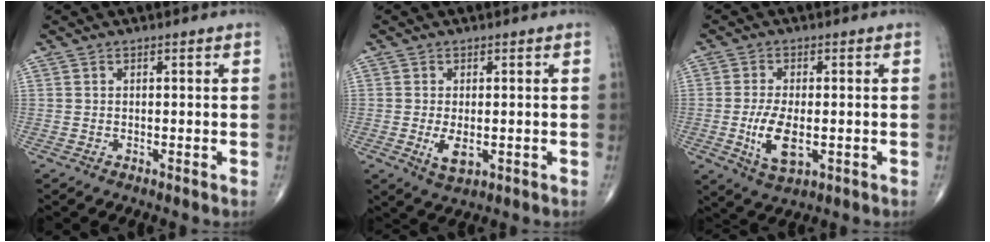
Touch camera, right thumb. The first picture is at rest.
{"total": 3.8, "force": [-0.7, 1.9, 3.2], "torque": [-0.057, -0.009, -0.006]}
{"total": 7.7, "force": [-1.4, 3.6, 6.6], "torque": [-0.126, -0.007, -0.020]}